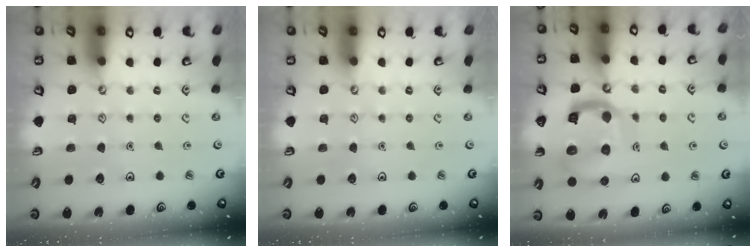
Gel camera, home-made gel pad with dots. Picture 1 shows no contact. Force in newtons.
{"total": 0.0}
{"total": 16.4, "press": 16.3, "slide": 2.0}